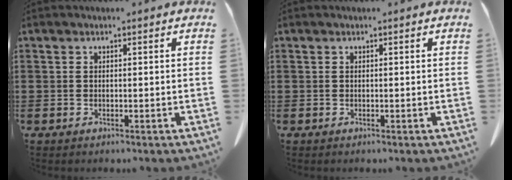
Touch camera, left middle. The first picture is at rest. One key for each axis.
{"total": 0.0}